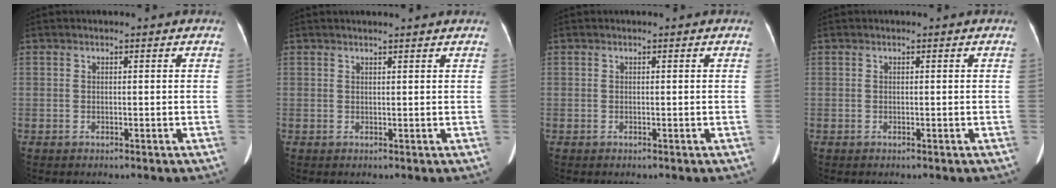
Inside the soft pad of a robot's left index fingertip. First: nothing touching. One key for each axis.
{"total": 3.8, "fx": 3.5, "fy": 0.2, "fz": 1.5, "tx": -0.017, "ty": 0.013, "tz": 0.039}
{"total": 0.0}
{"total": 0.0}